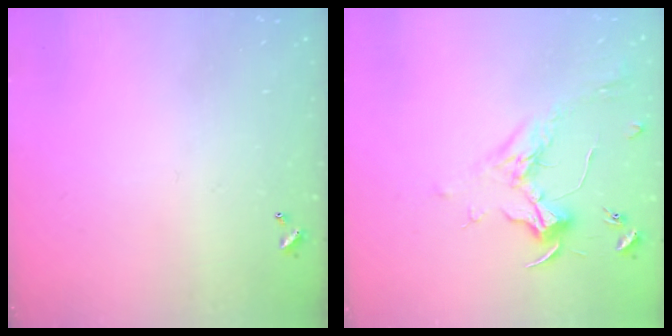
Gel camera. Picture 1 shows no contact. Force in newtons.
{"total": 1.9, "press": 1.7, "slide": 0.7}